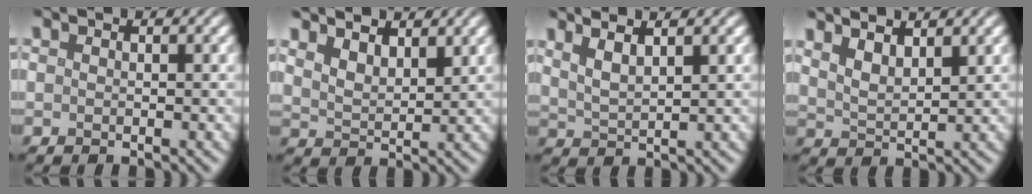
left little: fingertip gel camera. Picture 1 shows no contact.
{"total": 3.4, "force": [2.6, 1.4, 1.8], "torque": [-0.038, 0.007, 0.047]}
{"total": 2.8, "force": [1.6, 0.5, 2.2], "torque": [-0.049, 0.009, 0.036]}
{"total": 3.0, "force": [2.1, 0.9, 2.0], "torque": [-0.040, 0.008, 0.042]}